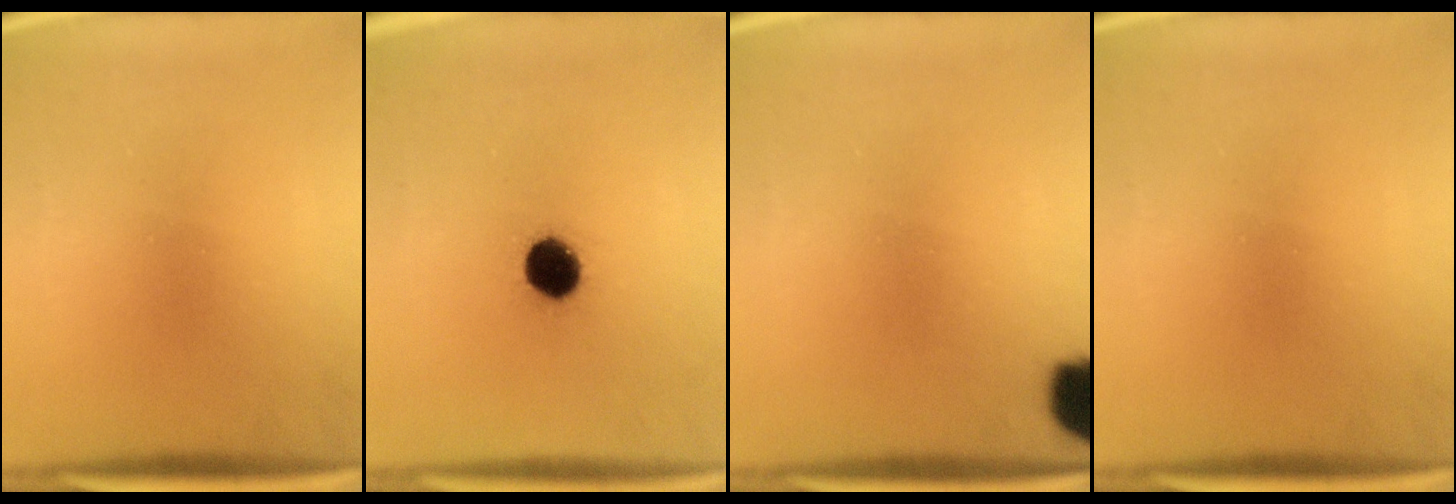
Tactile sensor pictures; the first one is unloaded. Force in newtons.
{"total": 9.1}
{"total": 8.0}
{"total": 0.0}